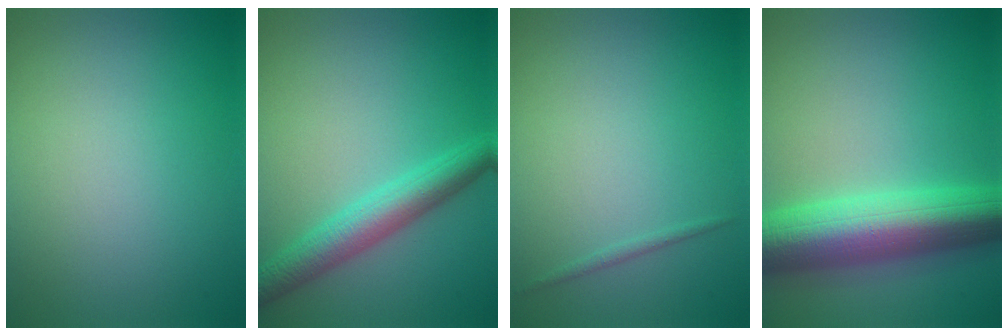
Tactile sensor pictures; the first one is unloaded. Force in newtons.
{"total": 5.0, "press": 5.0, "slide": 0.3}
{"total": 0.6, "press": 0.6, "slide": 0.1}
{"total": 10.1, "press": 10.1, "slide": 0.1}